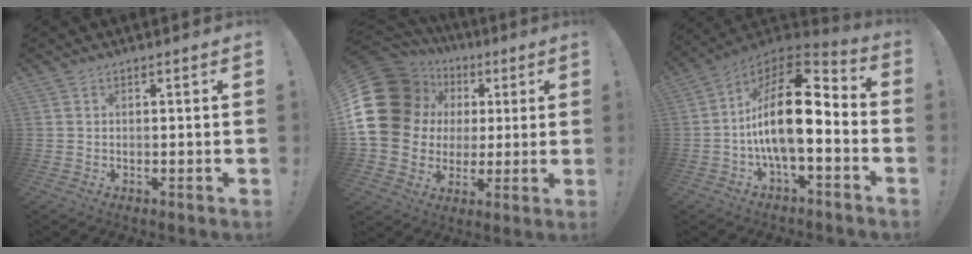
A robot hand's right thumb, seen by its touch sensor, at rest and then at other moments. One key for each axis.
{"total": 22.4, "fx": 4.6, "fy": 18.5, "fz": 11.9, "tx": -0.209, "ty": -0.015, "tz": 0.120}
{"total": 18.9, "fx": -1.4, "fy": 8.2, "fz": 17.0, "tx": -0.313, "ty": 0.018, "tz": -0.022}